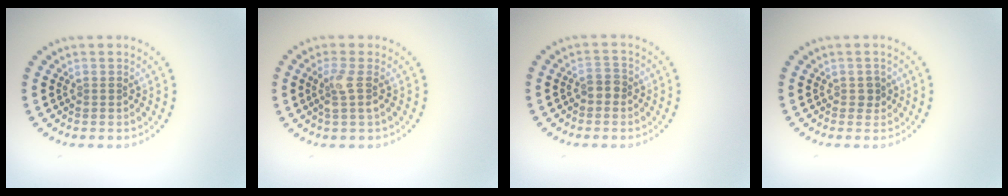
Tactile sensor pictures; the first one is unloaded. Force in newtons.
{"total": 2.0, "press": 1.6, "slide": 1.2}
{"total": 1.4, "press": 1.3, "slide": 0.5}
{"total": 0.8, "press": 0.8, "slide": 0.3}